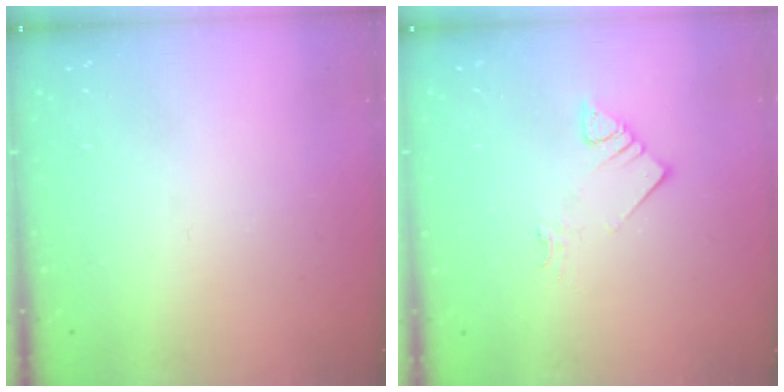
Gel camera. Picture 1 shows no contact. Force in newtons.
{"total": 3.7, "press": 3.7, "slide": 0.3}